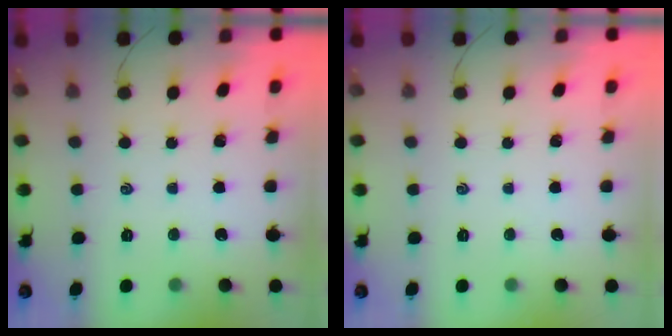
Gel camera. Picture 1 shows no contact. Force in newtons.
{"total": 0.0}